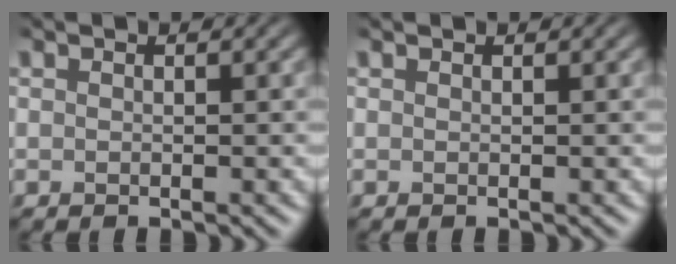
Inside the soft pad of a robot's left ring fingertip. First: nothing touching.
{"total": 0.0}